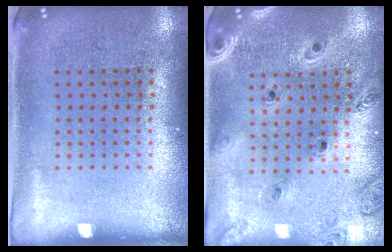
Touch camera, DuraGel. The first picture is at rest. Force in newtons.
{"total": 1.4, "press": 1.3, "slide": 0.2}